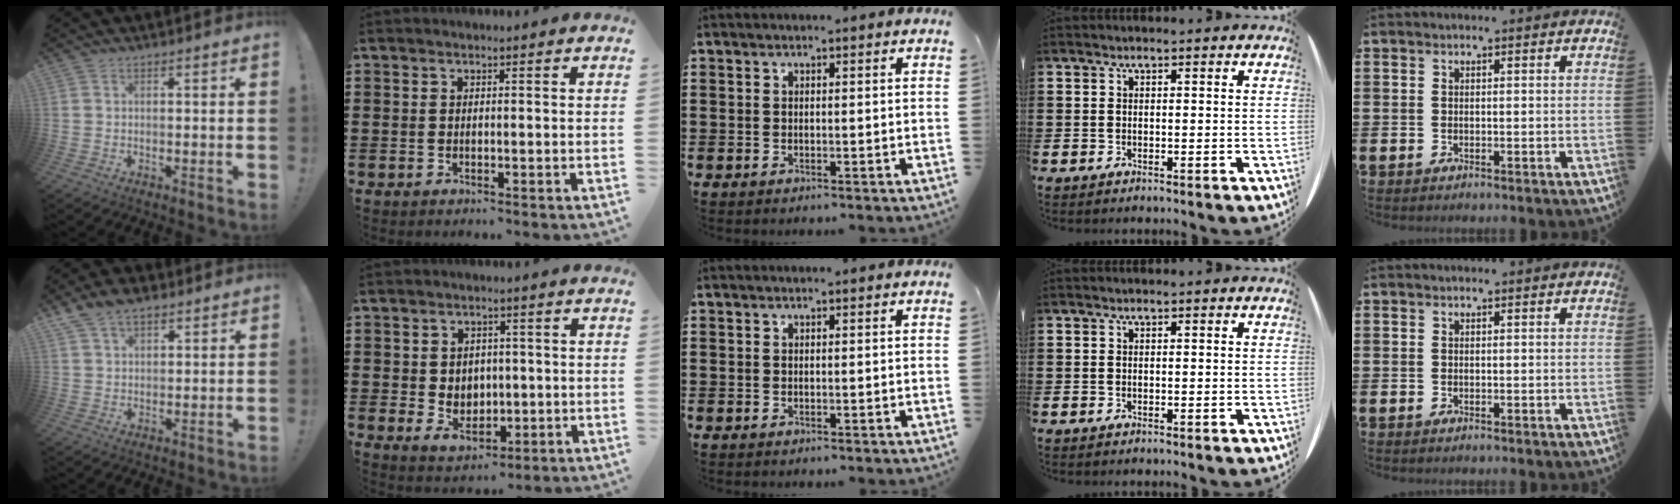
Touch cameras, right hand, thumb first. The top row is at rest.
{"thumb": {"total": 6.4, "force": [4.4, 3.5, 3.2], "torque": [-0.062, -0.011, 0.085]}, "index": {"total": 3.9, "force": [0.1, 3.6, 1.6], "torque": [-0.029, 0.005, -0.003]}}